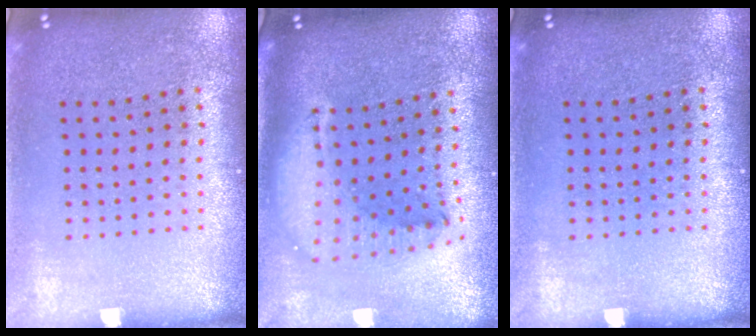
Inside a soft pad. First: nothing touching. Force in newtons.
{"total": 2.3, "press": 1.7, "slide": 1.5}
{"total": 0.0}